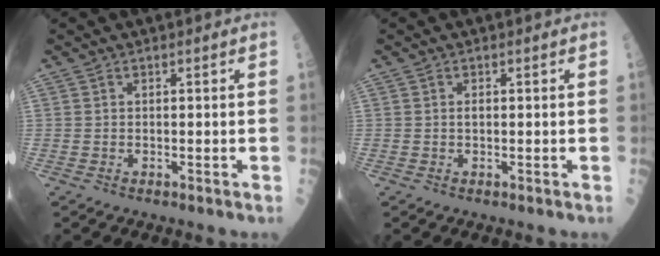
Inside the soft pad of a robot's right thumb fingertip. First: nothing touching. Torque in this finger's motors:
{"motor_torque": [0.00, -0.19, -0.09, -0.19, 0.00]}